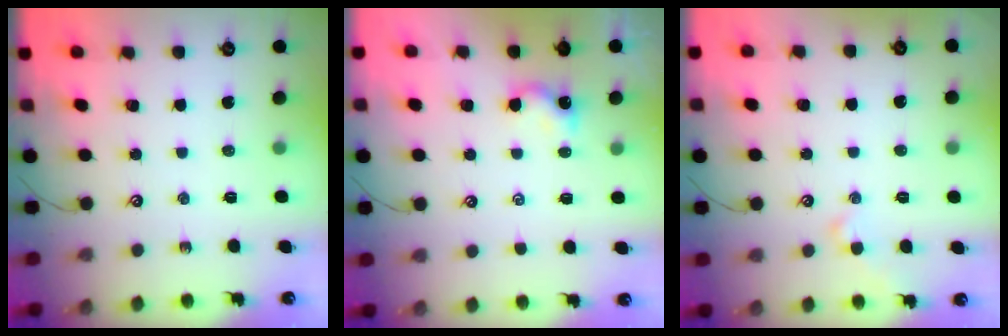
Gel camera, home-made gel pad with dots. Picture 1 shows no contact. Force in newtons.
{"total": 0.8, "press": 0.7, "slide": 0.4}
{"total": 1.3, "press": 1.2, "slide": 0.4}